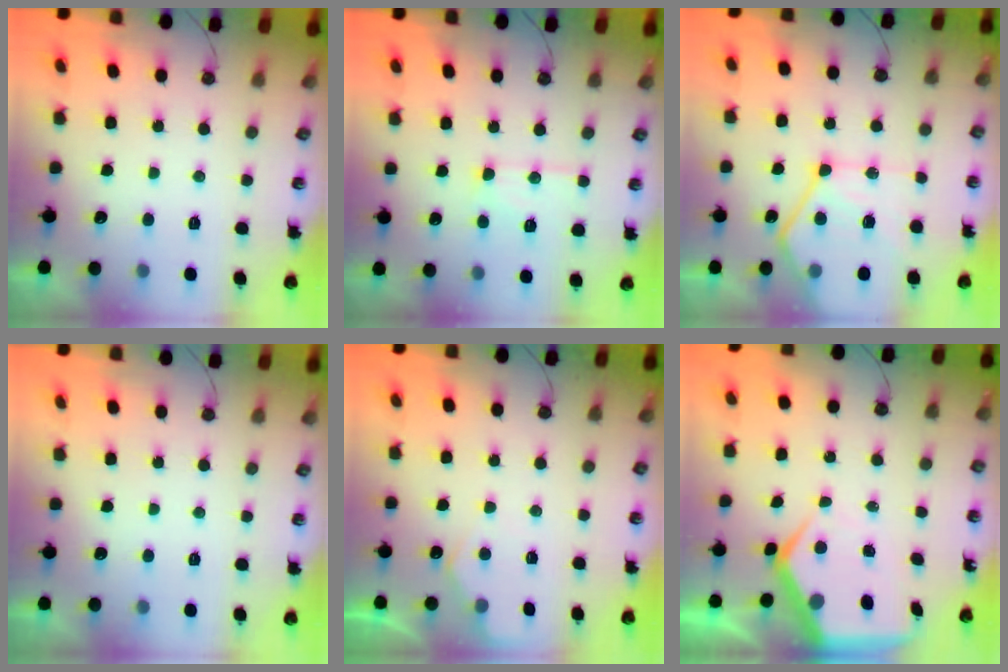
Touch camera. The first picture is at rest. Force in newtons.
{"total": 10.2, "press": 10.1, "slide": 0.8}
{"total": 16.5, "press": 16.5, "slide": 1.8}
{"total": 0.0}
{"total": 4.4, "press": 4.4, "slide": 0.6}
{"total": 9.4, "press": 9.4, "slide": 0.9}